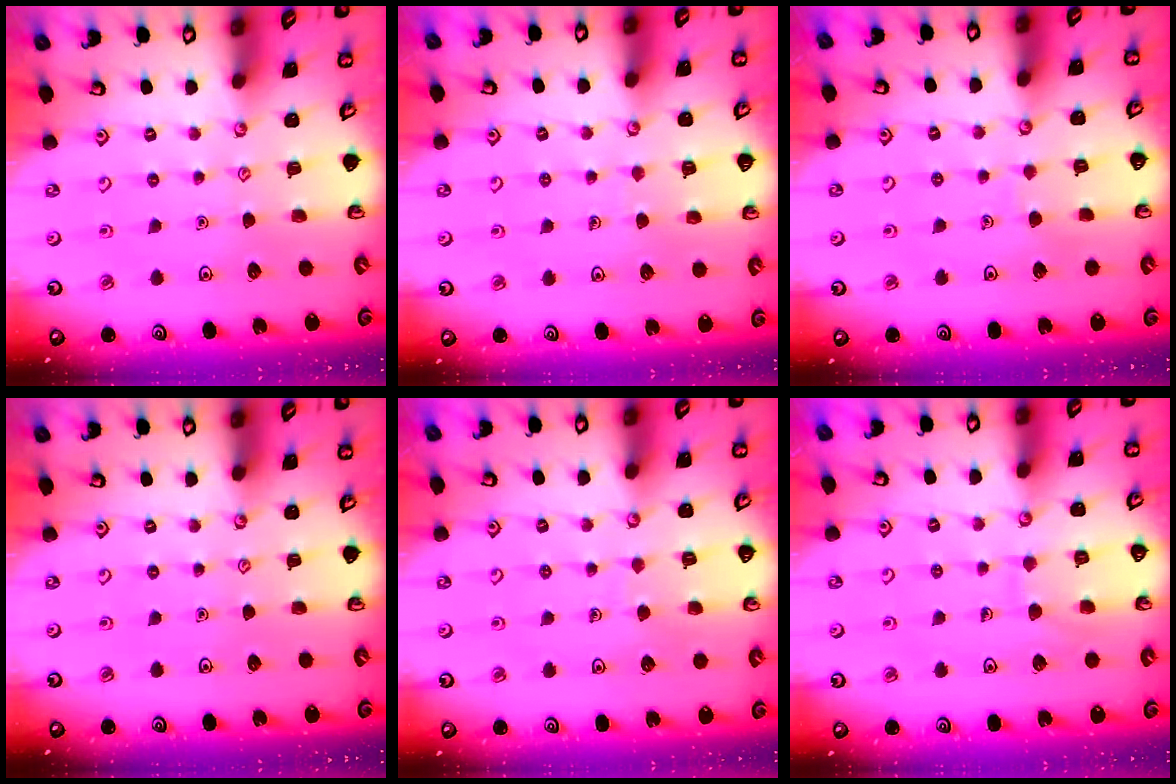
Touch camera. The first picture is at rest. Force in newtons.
{"total": 3.8, "press": 3.7, "slide": 0.3}
{"total": 2.4, "press": 2.4, "slide": 0.1}
{"total": 0.0}
{"total": 3.5, "press": 3.5, "slide": 0.1}
{"total": 7.3, "press": 7.3, "slide": 0.7}